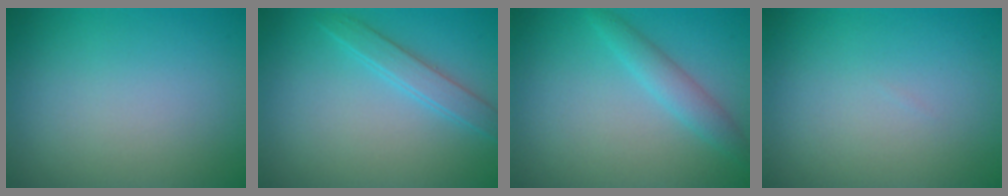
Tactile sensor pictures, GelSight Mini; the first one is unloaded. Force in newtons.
{"total": 2.2, "press": 2.1, "slide": 0.2}
{"total": 2.2, "press": 2.2, "slide": 0.1}
{"total": 0.0}